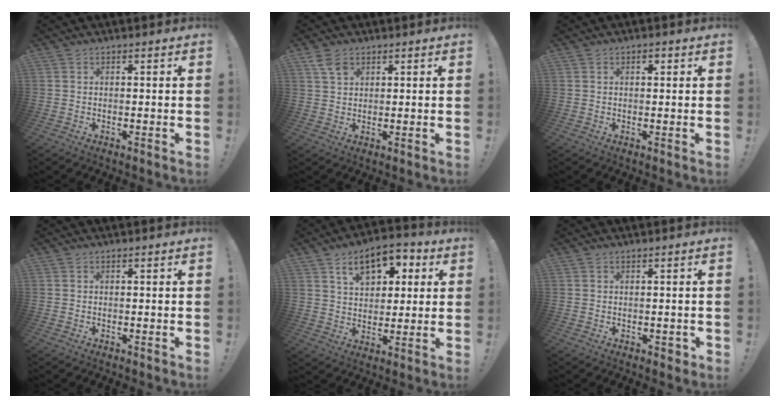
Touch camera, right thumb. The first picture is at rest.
{"total": 4.1, "force": [2.3, 2.6, 2.3], "torque": [-0.038, -0.005, 0.045]}
{"total": 1.2, "force": [0.5, 0.8, 0.7], "torque": [-0.008, 0.001, 0.006]}
{"total": 0.0}
{"total": 12.5, "force": [6.0, 8.1, 7.4], "torque": [-0.106, -0.020, 0.107]}
{"total": 1.6, "force": [0.0, 1.2, 1.0], "torque": [-0.005, 0.000, -0.002]}